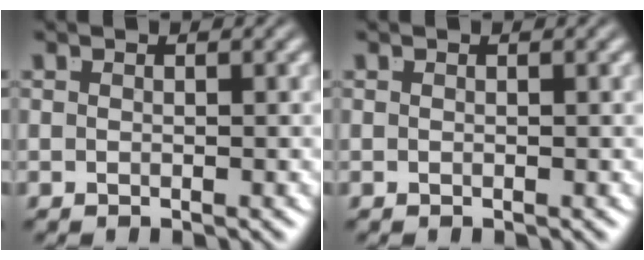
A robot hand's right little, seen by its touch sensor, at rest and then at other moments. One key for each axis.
{"total": 0.0}